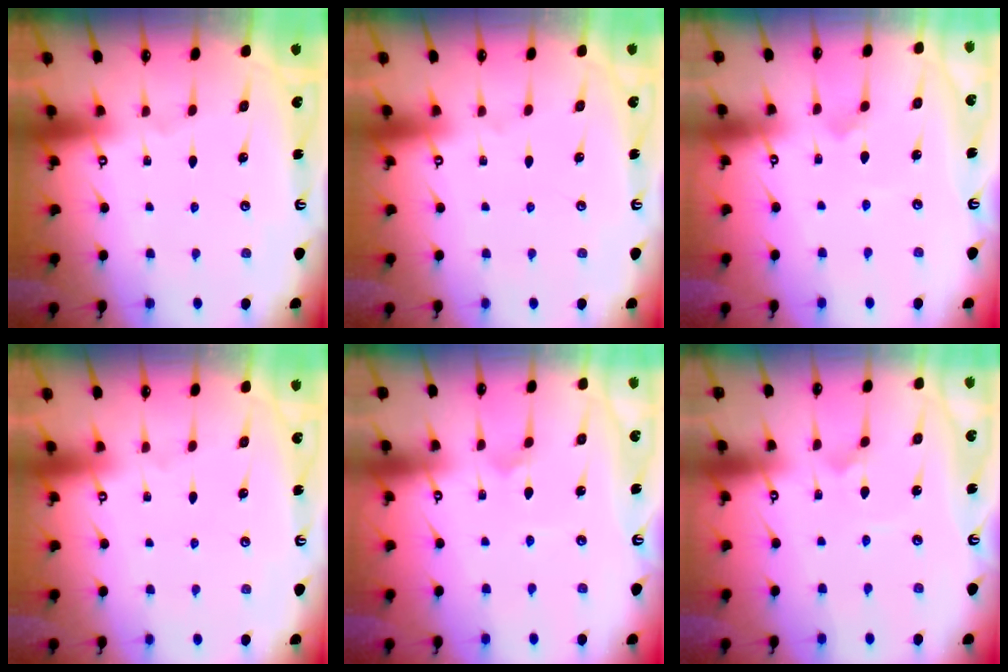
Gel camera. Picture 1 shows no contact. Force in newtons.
{"total": 0.0}
{"total": 2.7, "press": 2.7, "slide": 0.6}
{"total": 0.0}
{"total": 2.3, "press": 2.3, "slide": 0.2}
{"total": 2.3, "press": 2.3, "slide": 0.0}